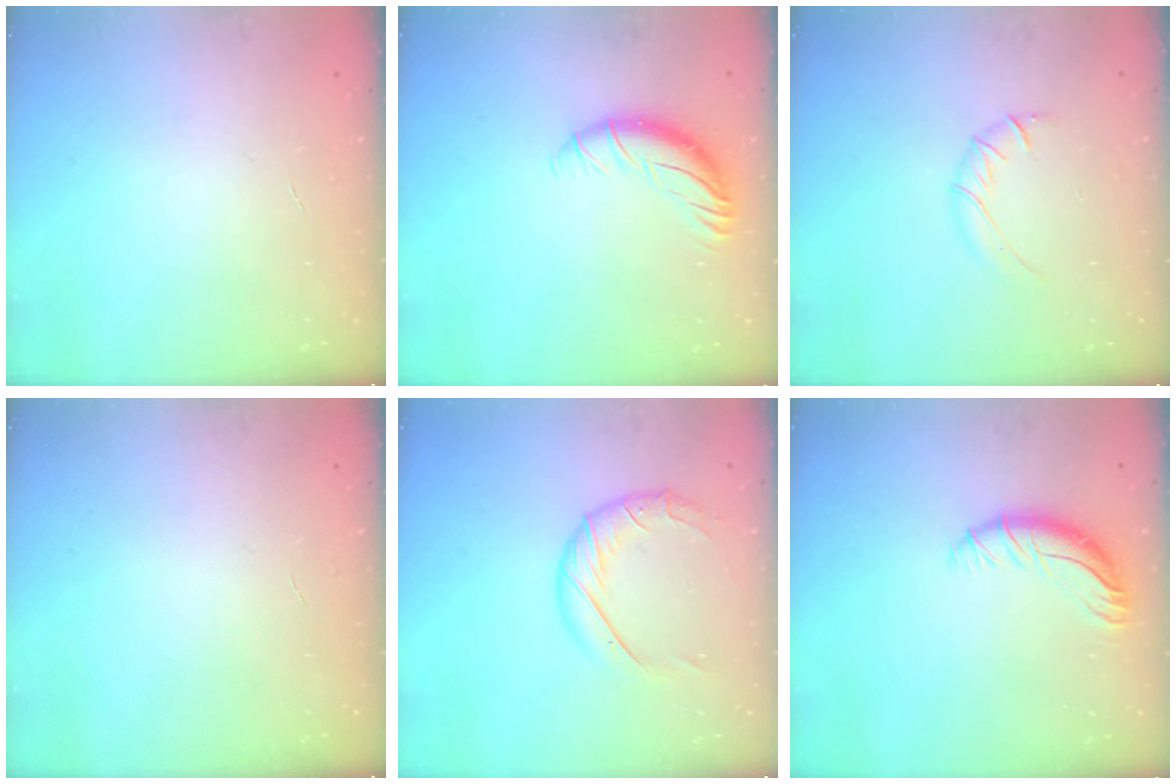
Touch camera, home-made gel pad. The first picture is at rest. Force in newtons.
{"total": 10.0, "press": 9.8, "slide": 2.1}
{"total": 4.9, "press": 4.7, "slide": 1.3}
{"total": 0.0}
{"total": 11.1, "press": 11.0, "slide": 1.3}
{"total": 9.3, "press": 9.2, "slide": 1.4}